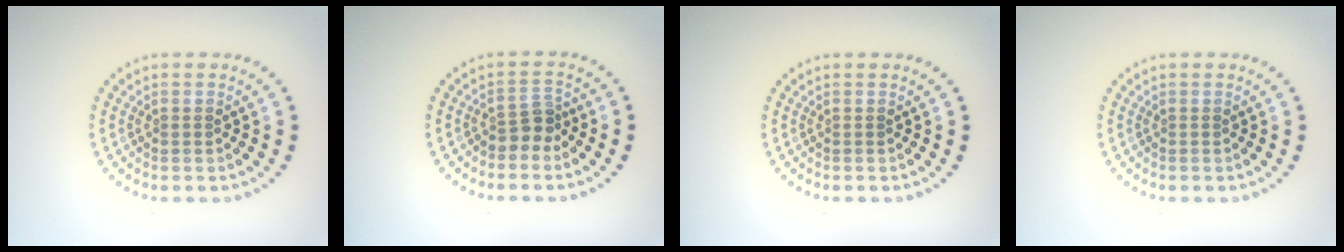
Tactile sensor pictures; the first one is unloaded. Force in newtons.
{"total": 2.2, "press": 1.7, "slide": 1.4}
{"total": 0.0}
{"total": 0.0}